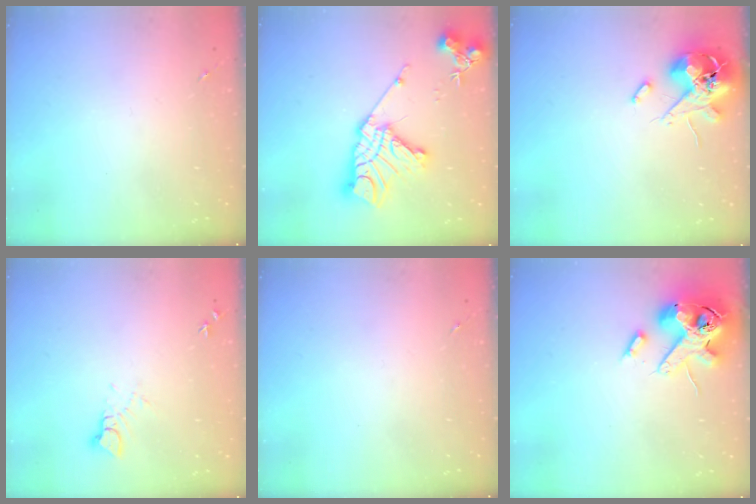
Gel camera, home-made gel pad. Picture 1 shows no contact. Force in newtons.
{"total": 20.3, "press": 20.3, "slide": 1.8}
{"total": 12.1, "press": 12.0, "slide": 2.0}
{"total": 4.4, "press": 4.4, "slide": 0.3}
{"total": 0.0}
{"total": 16.3, "press": 16.1, "slide": 2.8}